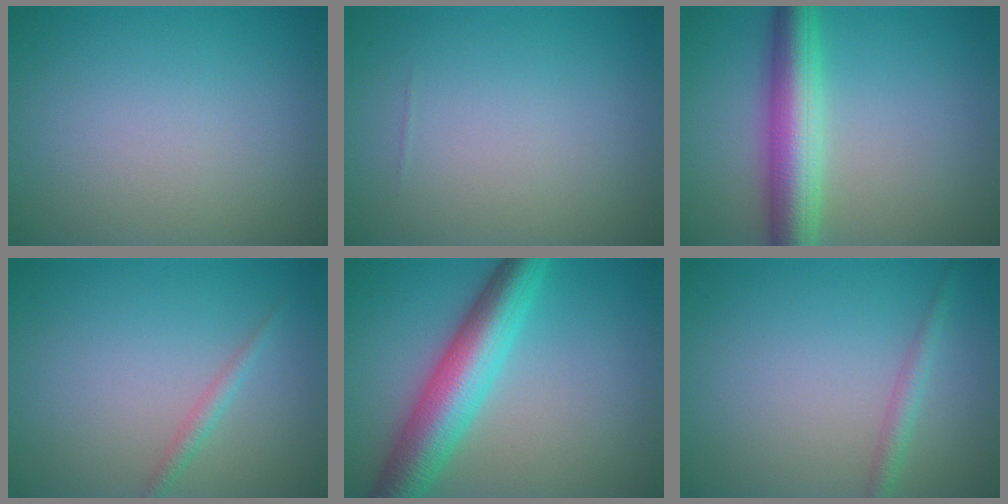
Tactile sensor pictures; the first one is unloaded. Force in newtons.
{"total": 0.0}
{"total": 6.5, "press": 6.5, "slide": 0.0}
{"total": 1.2, "press": 1.2, "slide": 0.0}
{"total": 7.8, "press": 7.8, "slide": 0.1}
{"total": 1.6, "press": 1.5, "slide": 0.2}